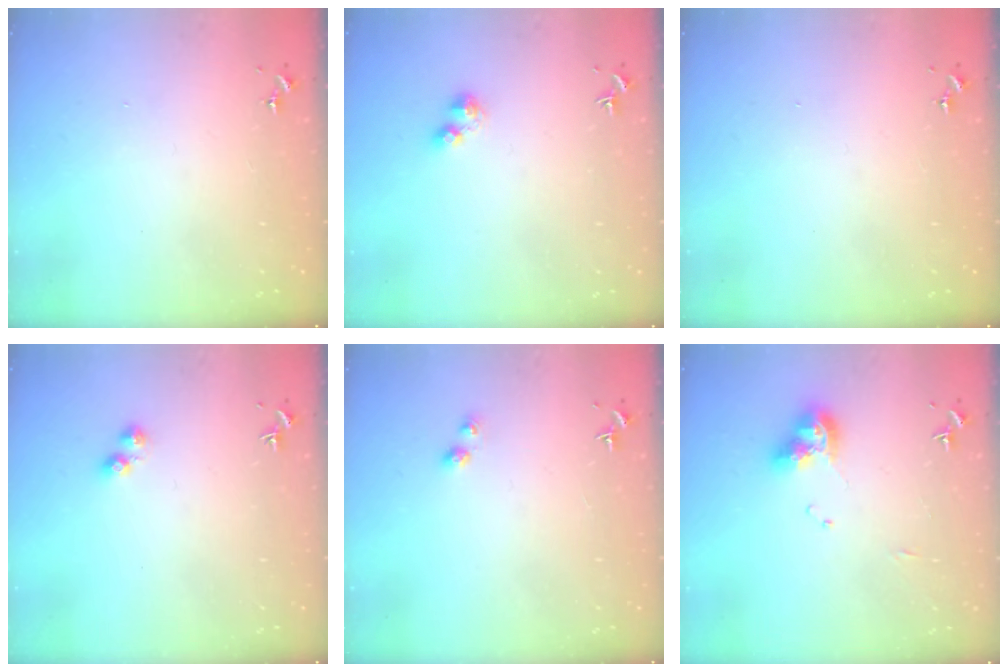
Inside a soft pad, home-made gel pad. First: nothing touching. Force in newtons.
{"total": 2.9, "press": 2.9, "slide": 0.7}
{"total": 0.0}
{"total": 2.5, "press": 2.4, "slide": 0.6}
{"total": 2.9, "press": 2.9, "slide": 0.5}
{"total": 11.5, "press": 11.4, "slide": 1.3}